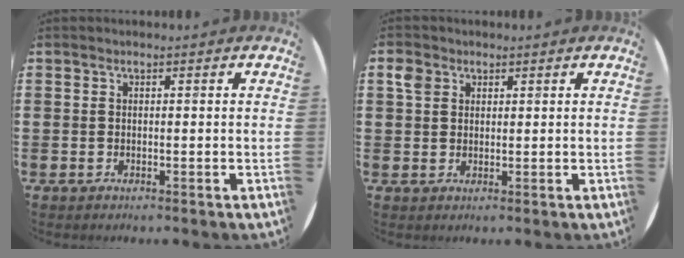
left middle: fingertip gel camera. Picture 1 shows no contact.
{"total": 2.5, "force": [1.6, 1.7, 0.7], "torque": [-0.002, -0.001, 0.027]}